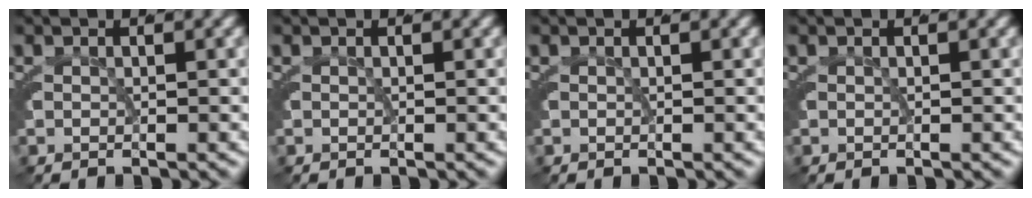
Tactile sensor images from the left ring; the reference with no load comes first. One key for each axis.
{"total": 0.0}
{"total": 0.0}
{"total": 0.0}